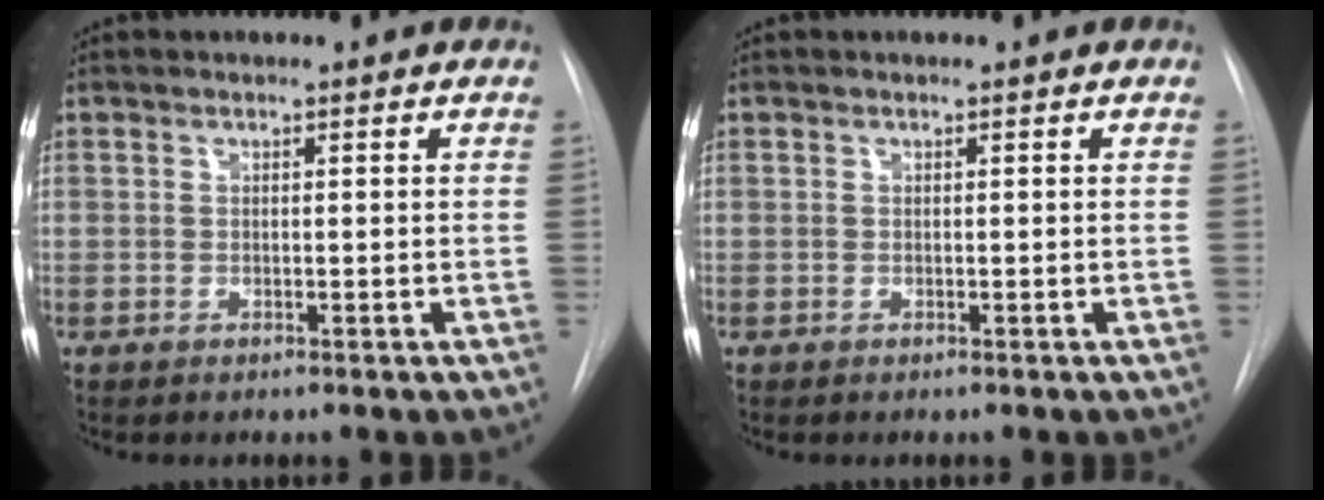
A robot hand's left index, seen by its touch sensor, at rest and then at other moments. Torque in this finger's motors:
{"motor_torque": [0.00, 0.00, 0.01, 0.00]}